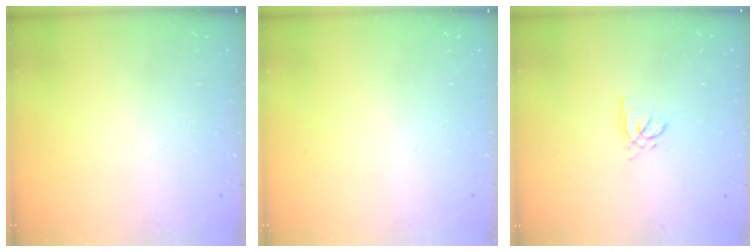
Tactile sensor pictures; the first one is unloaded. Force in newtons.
{"total": 0.0}
{"total": 2.6, "press": 2.6, "slide": 0.2}